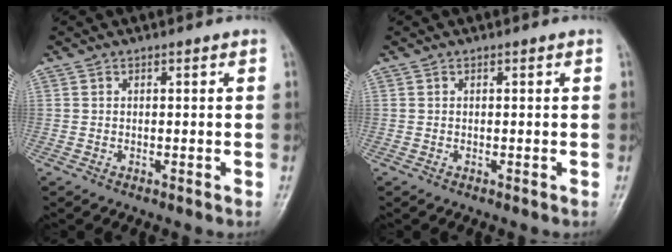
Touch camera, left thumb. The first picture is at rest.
{"total": 0.0}